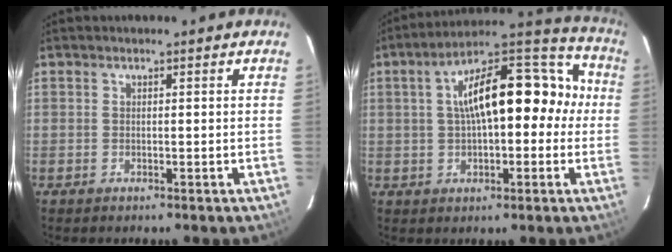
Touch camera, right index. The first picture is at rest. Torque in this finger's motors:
{"motor_torque": [0.75, -0.09, 1.05, 0.21]}